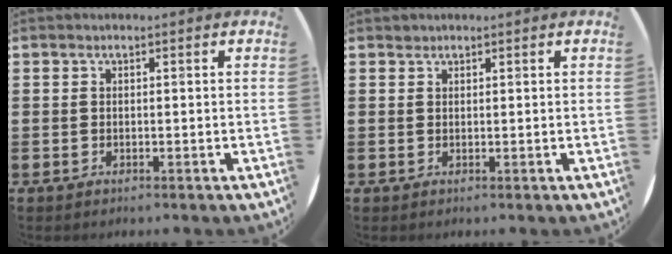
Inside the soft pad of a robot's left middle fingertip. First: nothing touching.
{"total": 0.5, "force": [0.5, 0.1, -0.1], "torque": [0.002, 0.003, 0.009]}